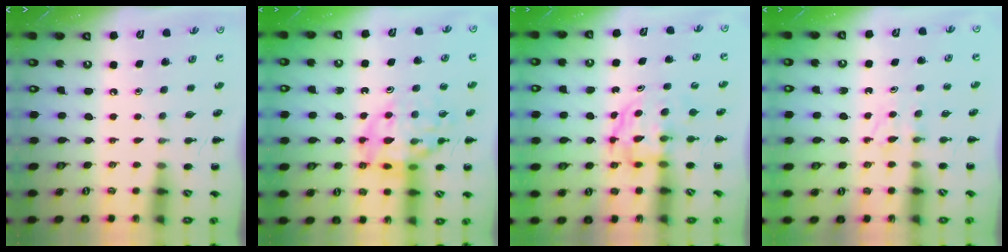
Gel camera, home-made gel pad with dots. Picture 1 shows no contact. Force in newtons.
{"total": 14.6, "press": 14.3, "slide": 2.7}
{"total": 3.8, "press": 3.8, "slide": 0.2}
{"total": 3.1, "press": 2.8, "slide": 1.3}